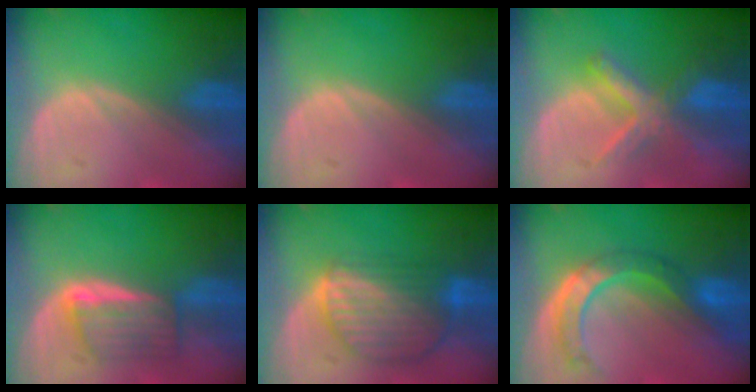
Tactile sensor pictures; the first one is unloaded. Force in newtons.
{"total": 0.0}
{"total": 5.9, "press": 5.9, "slide": 0.8}
{"total": 5.6, "press": 5.3, "slide": 1.7}
{"total": 9.0, "press": 7.7, "slide": 4.6}
{"total": 7.9, "press": 7.2, "slide": 3.3}